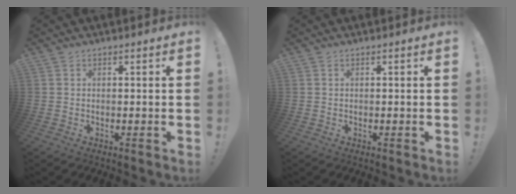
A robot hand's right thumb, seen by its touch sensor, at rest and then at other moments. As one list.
[{"total": 0.0}]